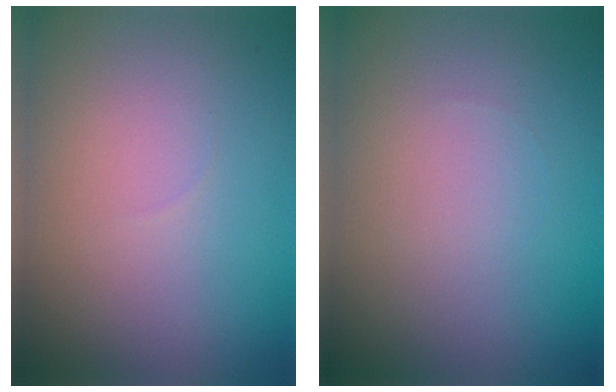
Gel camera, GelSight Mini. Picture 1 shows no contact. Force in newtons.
{"total": 0.0}